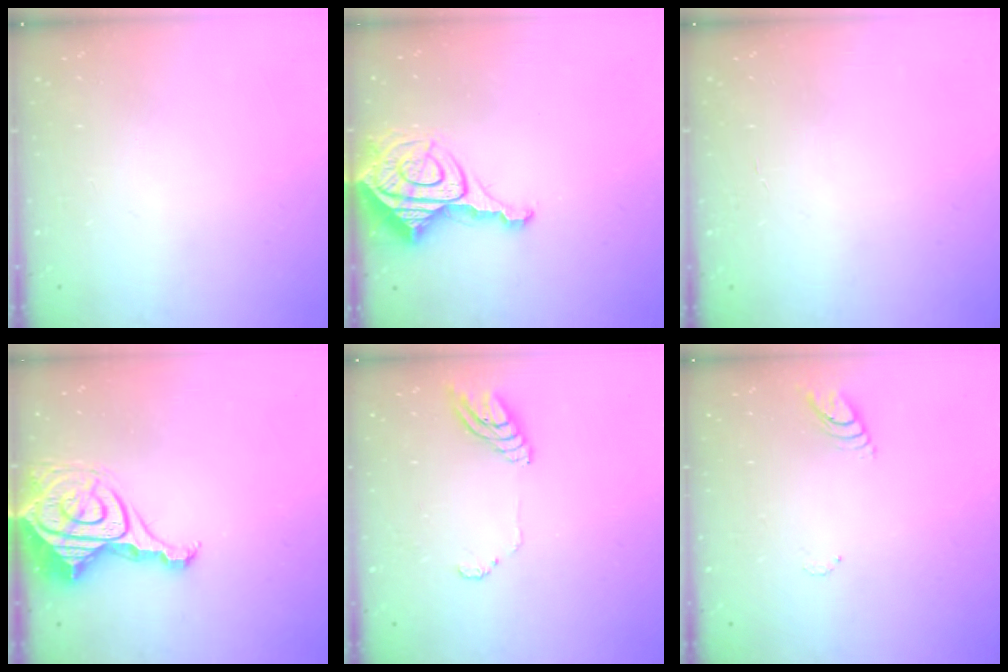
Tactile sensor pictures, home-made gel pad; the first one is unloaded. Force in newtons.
{"total": 11.8, "press": 11.7, "slide": 1.2}
{"total": 0.9, "press": 0.9, "slide": 0.1}
{"total": 13.2, "press": 13.1, "slide": 1.3}
{"total": 7.7, "press": 7.7, "slide": 0.8}
{"total": 4.8, "press": 4.8, "slide": 0.4}